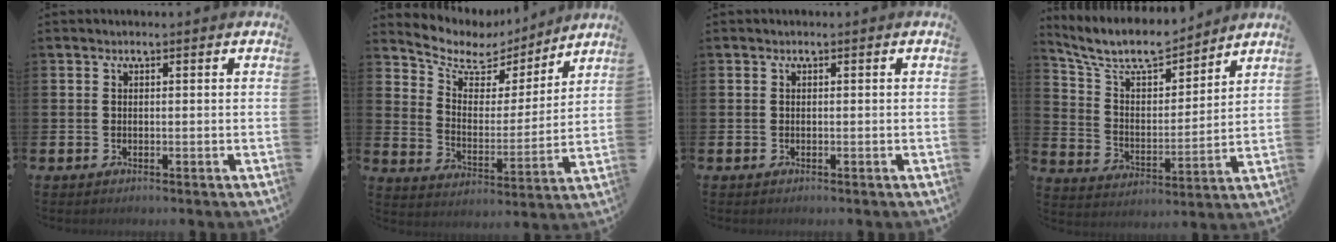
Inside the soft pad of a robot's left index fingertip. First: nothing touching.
{"total": 7.2, "force": [6.4, 3.3, 1.1], "torque": [-0.065, -0.049, 0.110]}
{"total": 0.0}
{"total": 8.6, "force": [7.8, 2.5, 2.8], "torque": [-0.094, -0.053, 0.136]}